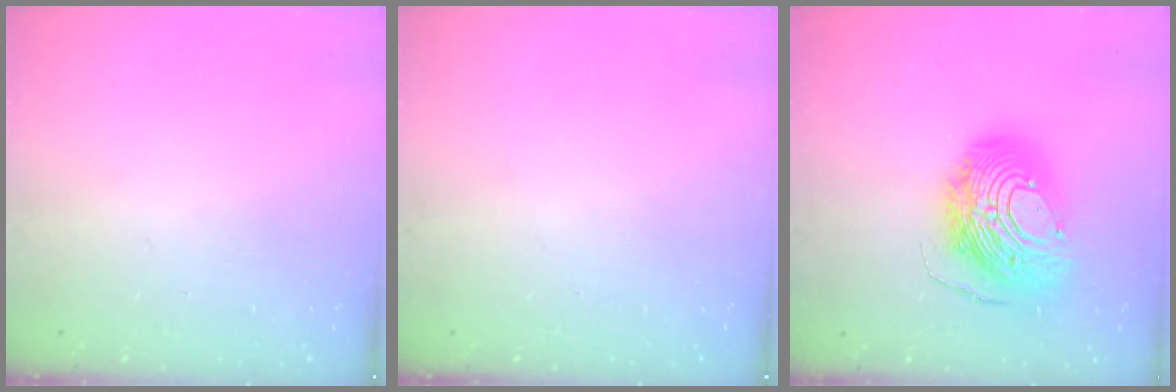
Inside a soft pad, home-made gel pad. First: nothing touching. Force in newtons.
{"total": 0.0}
{"total": 18.2, "press": 18.1, "slide": 1.7}